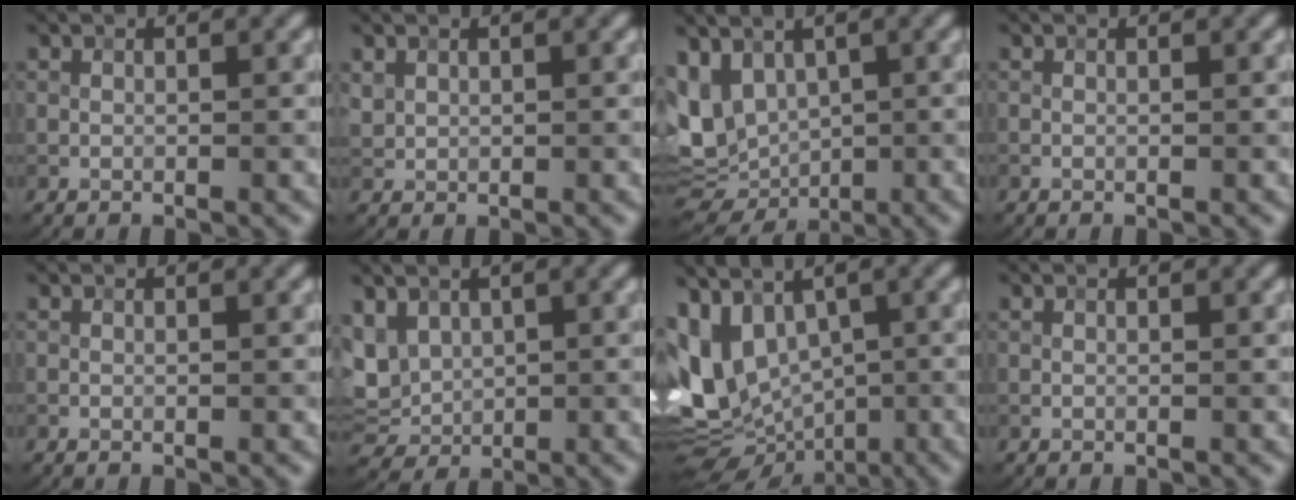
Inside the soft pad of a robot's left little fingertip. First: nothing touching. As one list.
[{"total": 1.0, "force": [0.6, 0.7, 0.2], "torque": [-0.004, -0.002, 0.016]}, {"total": 7.3, "force": [0.3, 5.3, 5.1], "torque": [-0.085, -0.006, 0.018]}, {"total": 0.0}, {"total": 0.0}, {"total": 5.0, "force": [1.3, 3.8, 3.0], "torque": [-0.078, -0.001, 0.029]}, {"total": 11.8, "force": [0.3, 8.3, 8.3], "torque": [-0.179, -0.016, 0.012]}, {"total": 0.0}]